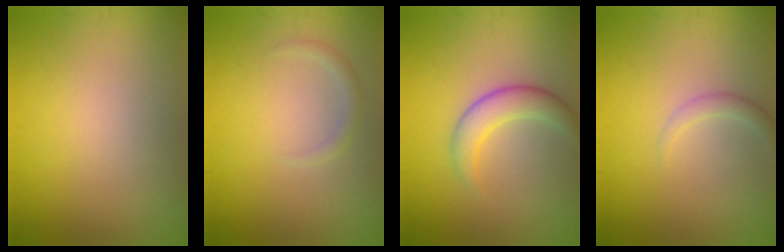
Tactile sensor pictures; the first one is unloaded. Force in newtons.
{"total": 1.0, "press": 1.0, "slide": 0.1}
{"total": 3.0, "press": 3.0, "slide": 0.1}
{"total": 1.4, "press": 1.4, "slide": 0.1}